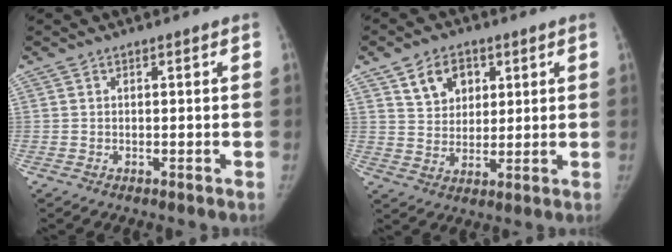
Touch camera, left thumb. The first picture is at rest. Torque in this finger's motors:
{"motor_torque": [-0.01, 0.18, 0.55, -0.20, 0.00]}